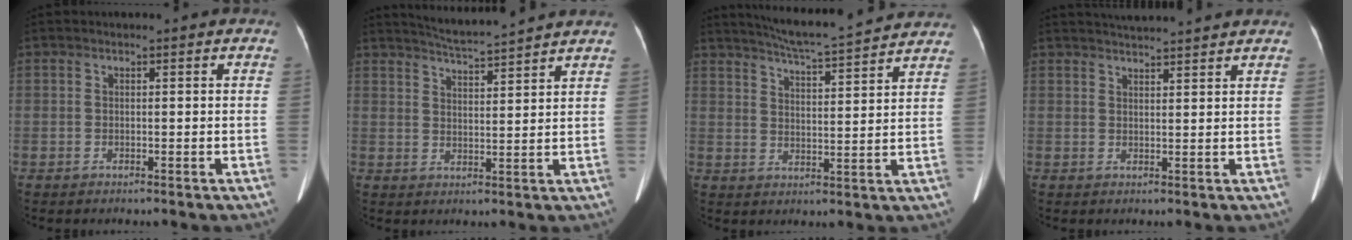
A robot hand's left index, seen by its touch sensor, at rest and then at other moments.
{"total": 8.2, "force": [7.8, -1.0, 2.4], "torque": [-0.054, 0.009, 0.123]}
{"total": 14.2, "force": [13.2, 0.1, 5.2], "torque": [-0.094, 0.011, 0.184]}
{"total": 7.5, "force": [7.2, -0.4, 2.3], "torque": [-0.040, 0.027, 0.098]}